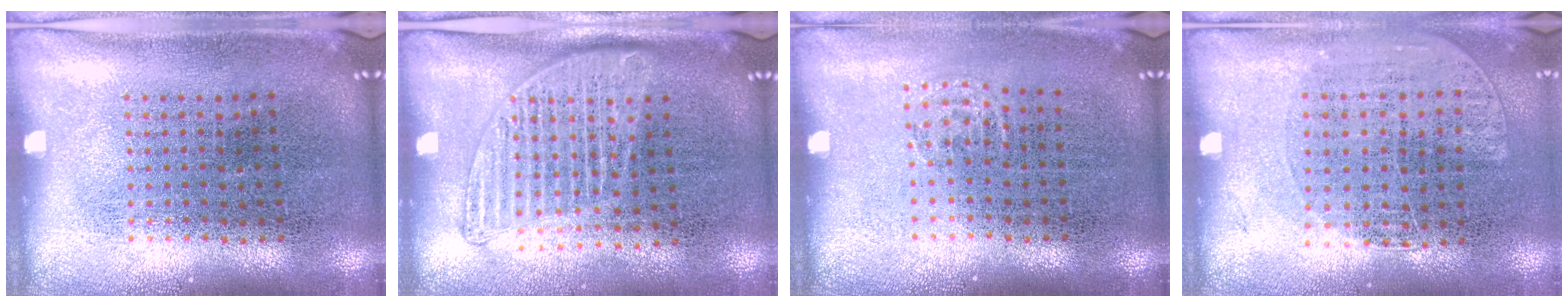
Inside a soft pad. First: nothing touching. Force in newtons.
{"total": 1.4, "press": 1.3, "slide": 0.6}
{"total": 0.6, "press": 0.5, "slide": 0.3}
{"total": 1.1, "press": 0.9, "slide": 0.5}